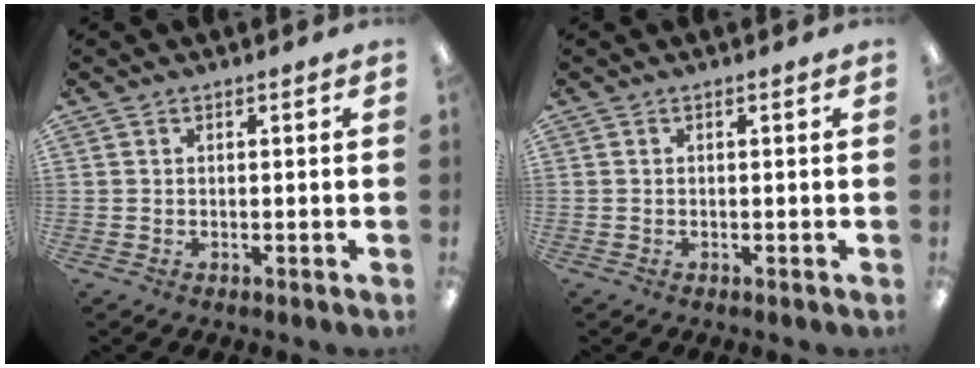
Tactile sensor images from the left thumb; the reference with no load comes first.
{"total": 0.0}